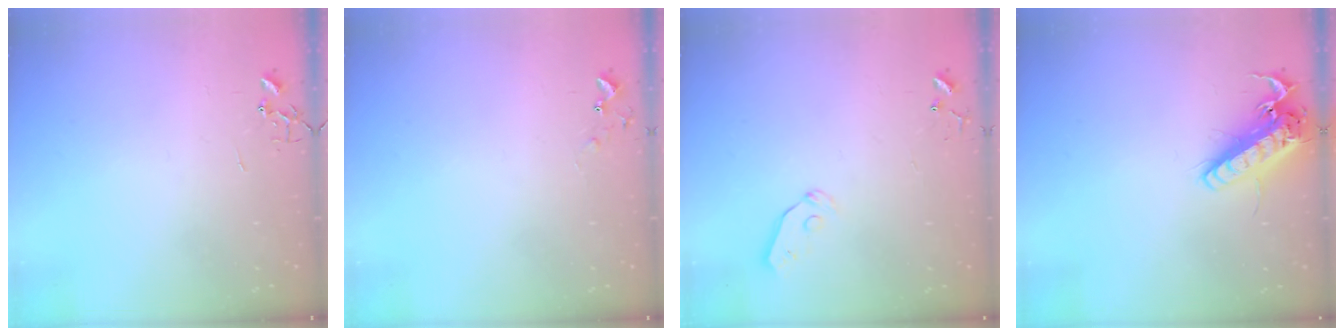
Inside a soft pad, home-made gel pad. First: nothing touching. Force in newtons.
{"total": 5.0, "press": 5.0, "slide": 0.5}
{"total": 4.9, "press": 4.8, "slide": 0.8}
{"total": 16.4, "press": 16.1, "slide": 3.2}